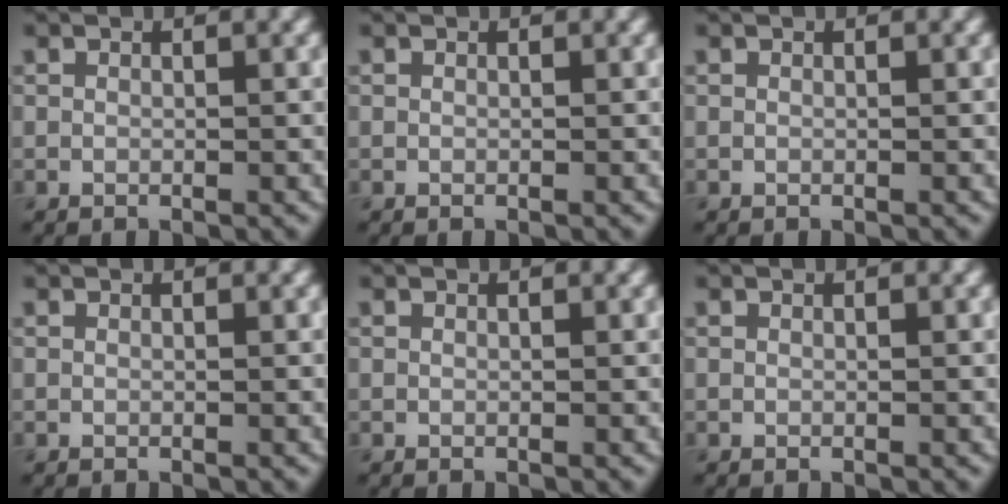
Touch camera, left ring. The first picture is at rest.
{"total": 0.0}
{"total": 0.0}
{"total": 0.0}
{"total": 0.0}
{"total": 0.0}